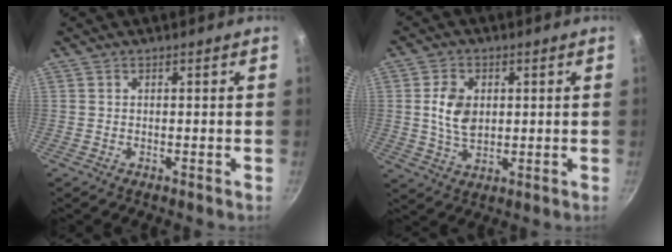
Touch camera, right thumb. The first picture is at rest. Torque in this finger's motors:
{"motor_torque": [0.06, 0.06, 0.07, -0.06, 0.01]}